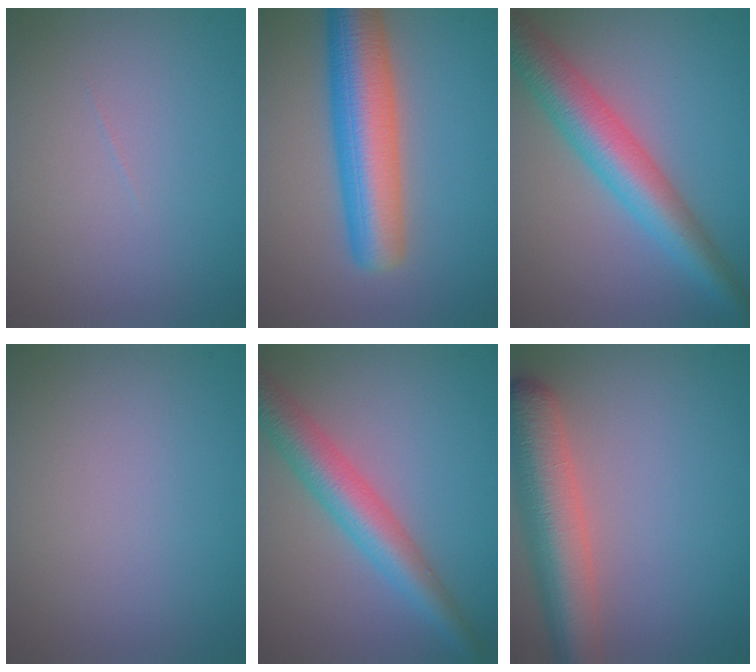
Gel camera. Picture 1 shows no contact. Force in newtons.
{"total": 8.4, "press": 8.3, "slide": 0.3}
{"total": 7.0, "press": 7.0, "slide": 0.0}
{"total": 0.0}
{"total": 5.7, "press": 5.6, "slide": 0.2}
{"total": 7.5, "press": 7.5, "slide": 0.5}